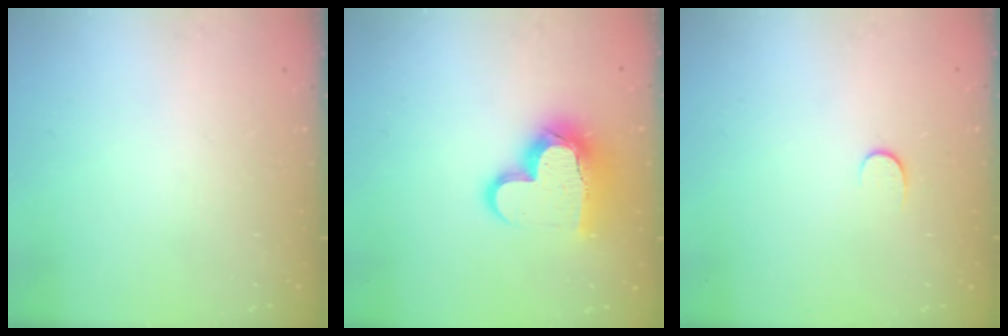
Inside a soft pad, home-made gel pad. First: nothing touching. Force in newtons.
{"total": 15.5, "press": 15.4, "slide": 1.8}
{"total": 4.4, "press": 4.3, "slide": 0.7}